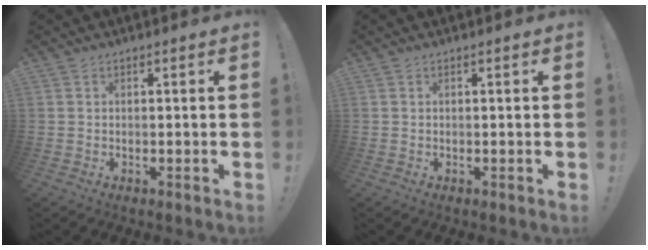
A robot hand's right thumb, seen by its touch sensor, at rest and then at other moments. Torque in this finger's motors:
{"motor_torque": [-0.10, 0.09, 0.04, -0.12, 0.03]}